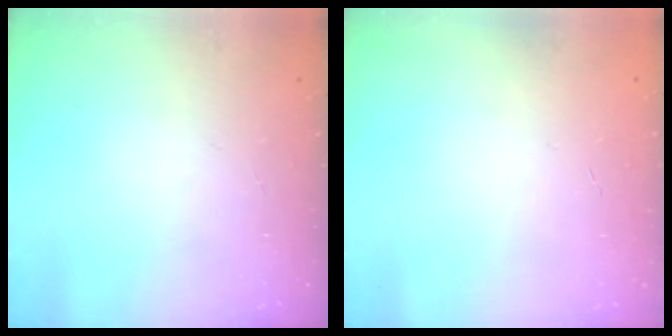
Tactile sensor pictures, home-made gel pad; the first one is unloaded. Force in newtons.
{"total": 0.0}